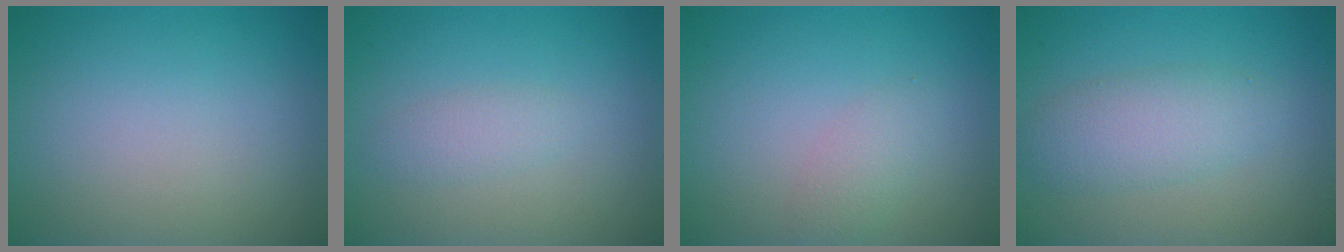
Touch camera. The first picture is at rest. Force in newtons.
{"total": 1.5, "press": 1.5, "slide": 0.0}
{"total": 1.5, "press": 1.5, "slide": 0.1}
{"total": 3.5, "press": 3.5, "slide": 0.1}